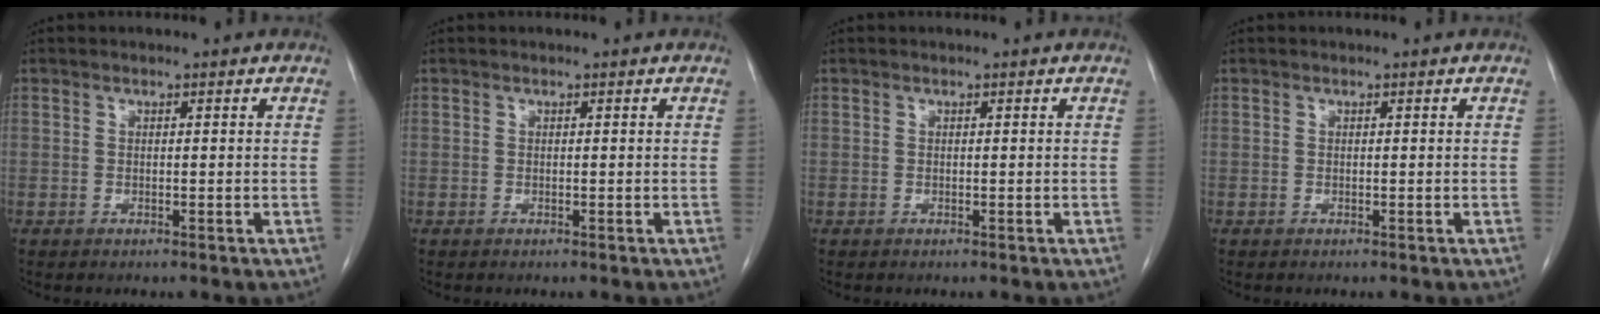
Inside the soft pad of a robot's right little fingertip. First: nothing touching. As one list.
[{"total": 0.0}, {"total": 0.0}, {"total": 0.0}]